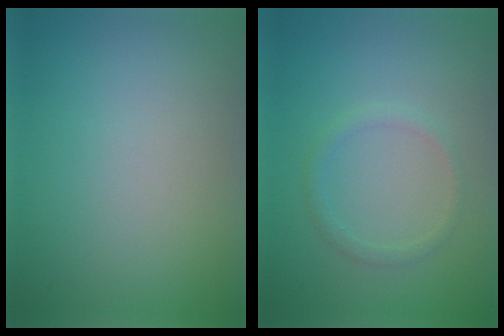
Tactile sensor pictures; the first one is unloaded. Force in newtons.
{"total": 1.3, "press": 1.3, "slide": 0.1}